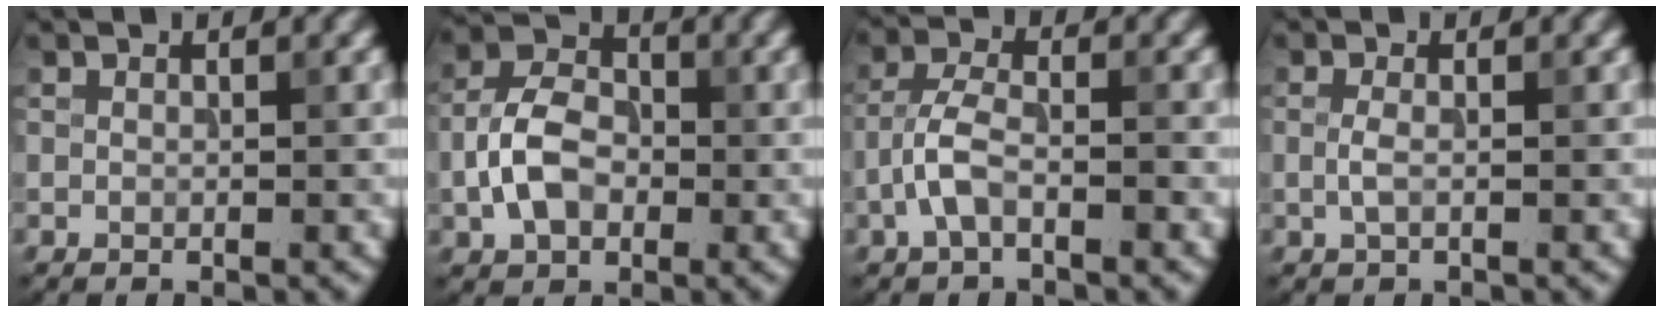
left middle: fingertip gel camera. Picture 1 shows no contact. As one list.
[{"total": 5.1, "force": [-1.2, 3.5, 3.5], "torque": [-0.063, 0.007, -0.028]}, {"total": 3.5, "force": [-1.6, 1.4, 2.7], "torque": [-0.054, 0.009, -0.040]}, {"total": 1.2, "force": [-0.1, 0.5, 1.1], "torque": [-0.027, -0.001, -0.006]}]